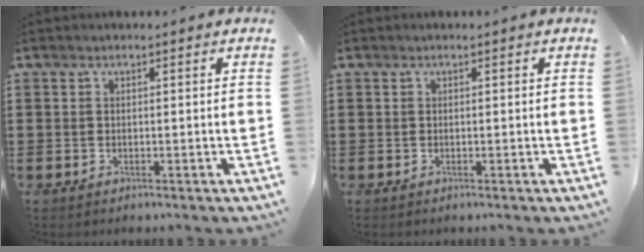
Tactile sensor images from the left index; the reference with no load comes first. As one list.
[{"total": 0.0}]